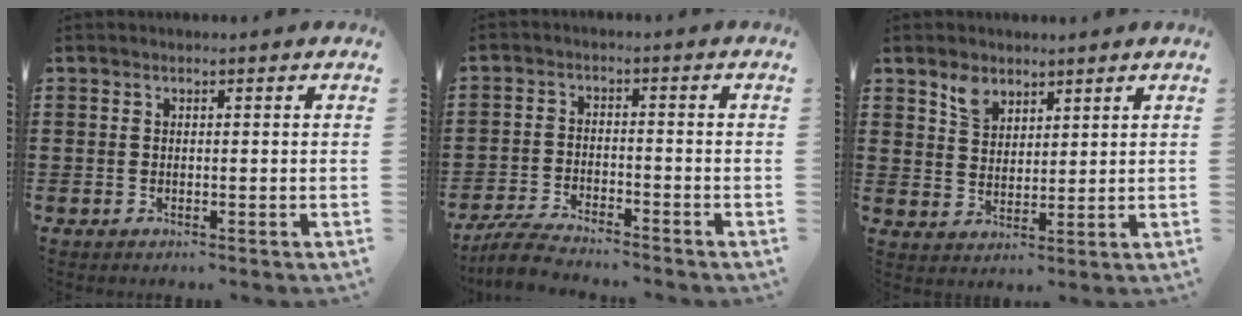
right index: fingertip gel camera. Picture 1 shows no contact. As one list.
[{"total": 4.6, "force": [-4.5, 0.3, 1.1], "torque": [-0.033, -0.002, -0.093]}, {"total": 3.9, "force": [2.9, 2.3, 1.1], "torque": [-0.025, 0.004, 0.054]}]